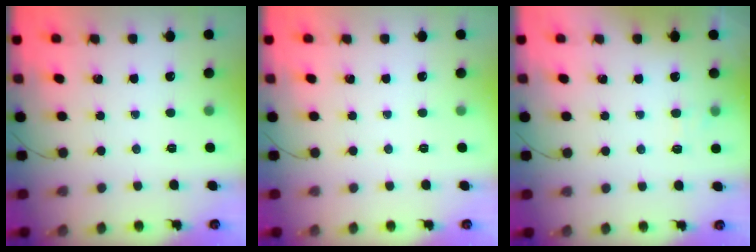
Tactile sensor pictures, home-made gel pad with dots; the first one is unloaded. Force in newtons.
{"total": 0.0}
{"total": 6.9, "press": 6.7, "slide": 1.6}